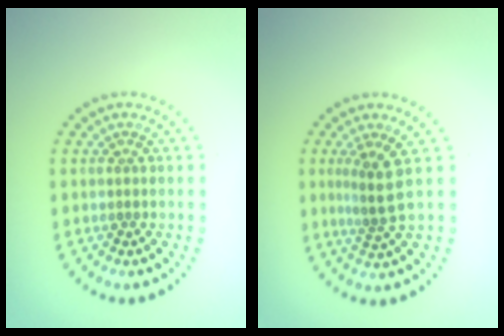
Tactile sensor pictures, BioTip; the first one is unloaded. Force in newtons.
{"total": 2.7, "press": 1.8, "slide": 2.0}